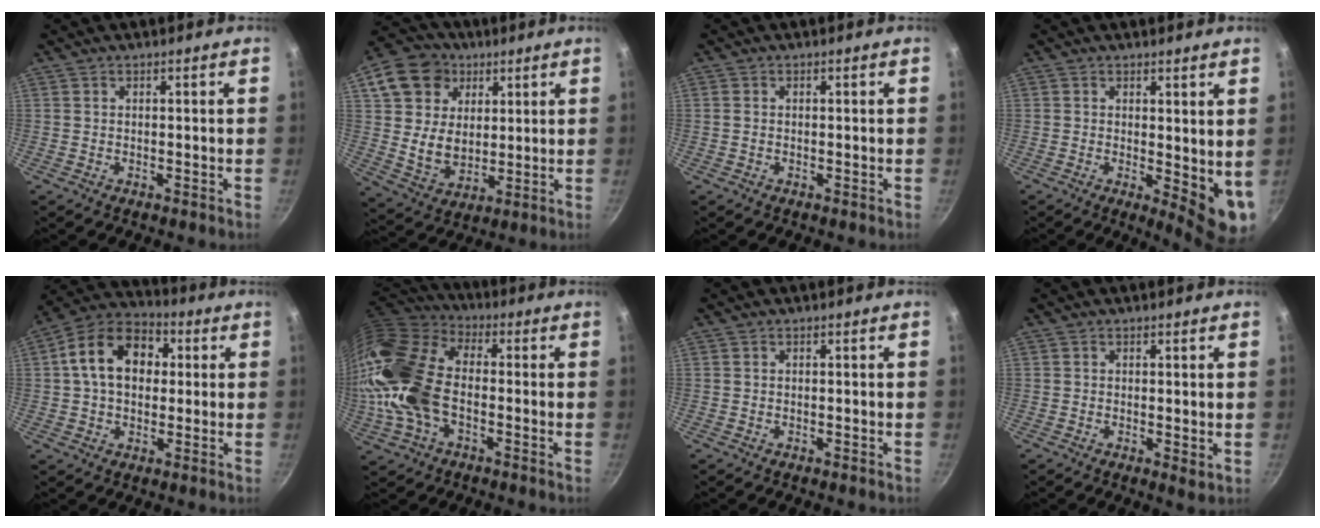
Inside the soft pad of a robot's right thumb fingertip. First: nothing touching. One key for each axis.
{"total": 15.3, "fx": 5.7, "fy": 12.2, "fz": 7.3, "tx": -0.107, "ty": -0.009, "tz": 0.103}
{"total": 0.7, "fx": -0.1, "fy": 0.6, "fz": 0.4, "tx": -0.007, "ty": 0.003, "tz": -0.003}
{"total": 8.1, "fx": 0.7, "fy": 3.1, "fz": 7.4, "tx": -0.086, "ty": -0.024, "tz": 0.014}
{"total": 14.4, "fx": 2.4, "fy": 10.4, "fz": 9.7, "tx": -0.130, "ty": 0.027, "tz": 0.021}
{"total": 21.6, "fx": -2.6, "fy": 13.4, "fz": 16.8, "tx": -0.342, "ty": 0.030, "tz": -0.062}
{"total": 0.0}
{"total": 2.1, "fx": 0.4, "fy": 0.8, "fz": 1.9, "tx": -0.028, "ty": -0.007, "tz": 0.005}